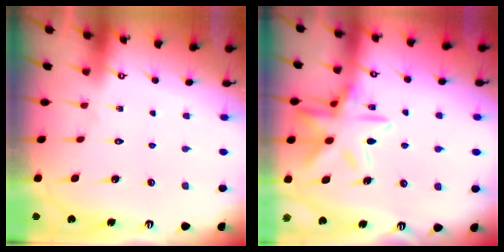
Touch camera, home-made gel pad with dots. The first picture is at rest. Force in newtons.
{"total": 14.9, "press": 14.9, "slide": 1.1}